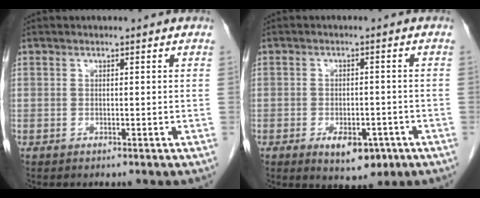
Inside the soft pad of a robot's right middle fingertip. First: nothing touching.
{"total": 6.3, "force": [-3.3, 3.2, 4.3], "torque": [-0.060, -0.001, -0.038]}